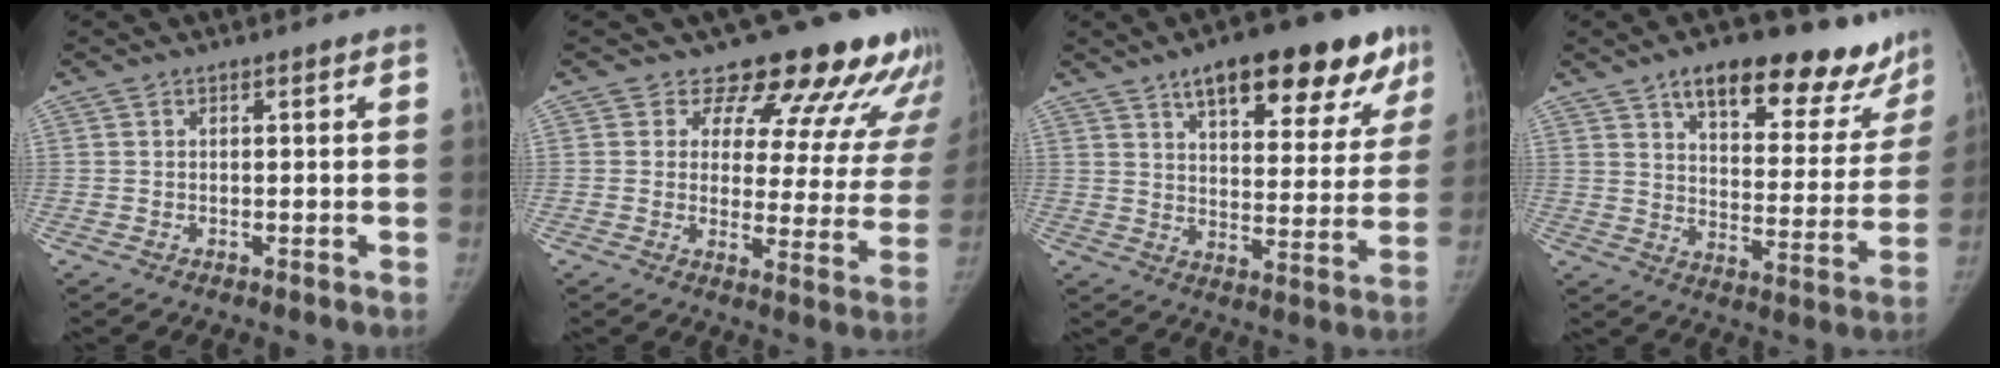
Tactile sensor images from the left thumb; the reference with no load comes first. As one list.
[{"total": 17.6, "force": [15.0, 7.2, 5.7], "torque": [-0.011, -0.096, 0.163]}, {"total": 21.9, "force": [13.2, 8.6, 15.3], "torque": [-0.162, -0.027, 0.185]}, {"total": 23.6, "force": [17.3, 9.6, 12.9], "torque": [-0.128, -0.075, 0.231]}]